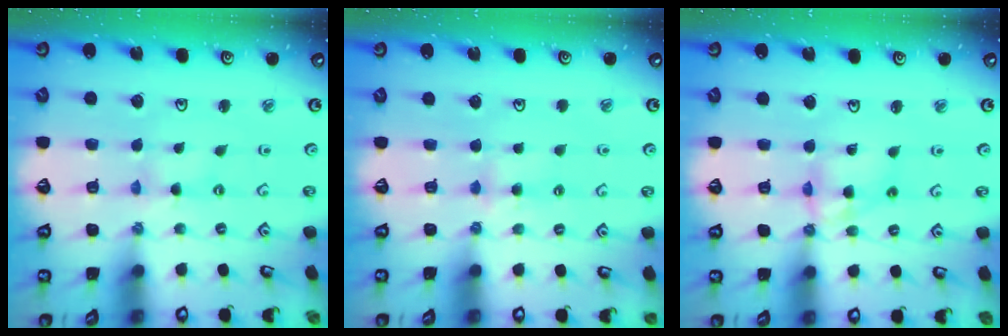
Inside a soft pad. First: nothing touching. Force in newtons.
{"total": 3.8, "press": 3.7, "slide": 0.6}
{"total": 10.4, "press": 10.3, "slide": 1.1}